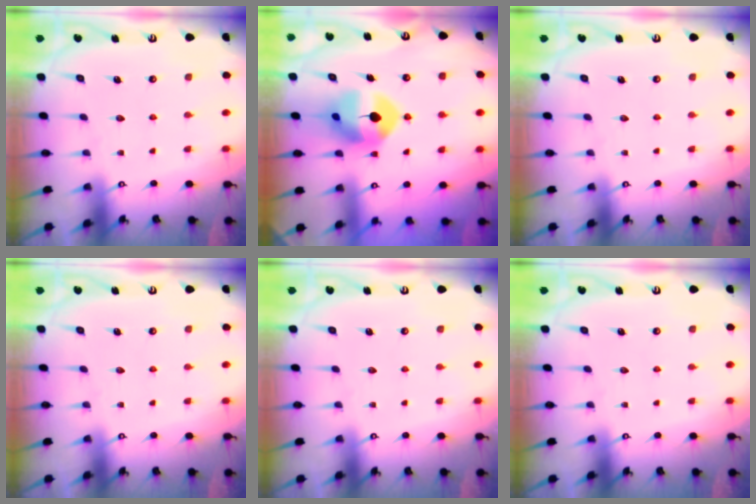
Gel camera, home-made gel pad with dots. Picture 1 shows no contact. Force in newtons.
{"total": 8.7, "press": 8.5, "slide": 1.5}
{"total": 0.0}
{"total": 0.0}
{"total": 0.0}
{"total": 0.0}